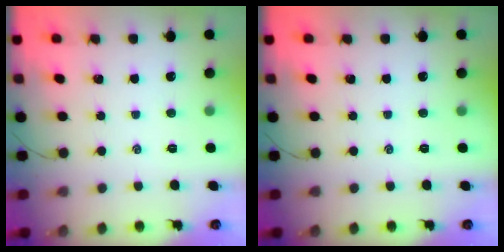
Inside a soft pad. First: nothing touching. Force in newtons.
{"total": 0.0}